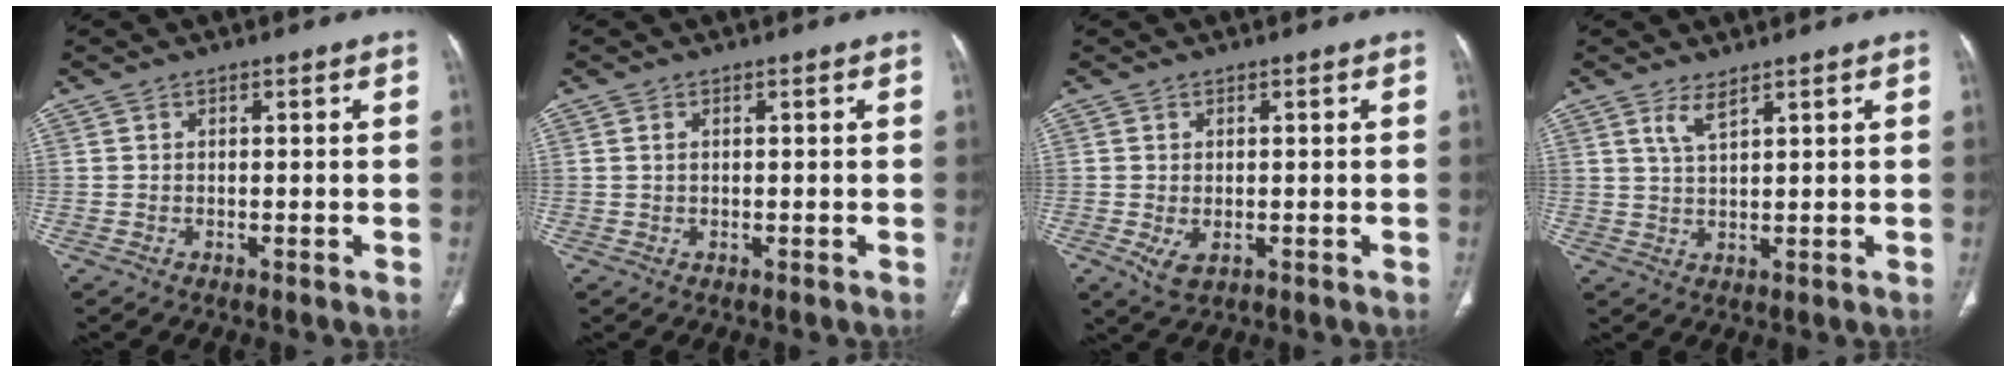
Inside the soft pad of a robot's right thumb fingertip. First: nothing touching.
{"total": 0.7, "force": [0.2, 0.4, 0.6], "torque": [-0.016, 0.004, 0.007]}
{"total": 3.3, "force": [-0.8, 1.9, 2.6], "torque": [-0.051, -0.006, -0.004]}
{"total": 3.1, "force": [2.1, 0.7, 2.1], "torque": [-0.047, -0.014, 0.049]}